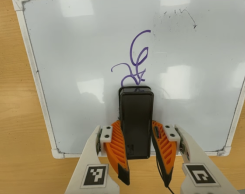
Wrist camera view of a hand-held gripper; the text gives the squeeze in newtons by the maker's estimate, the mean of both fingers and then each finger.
{"total": 9.0, "left": 7.7, "right": 10.4}